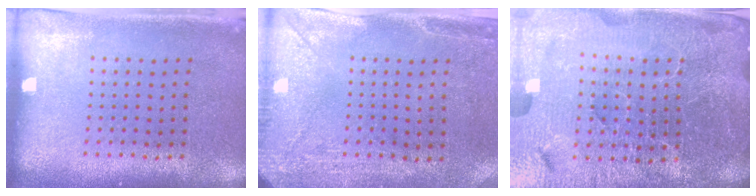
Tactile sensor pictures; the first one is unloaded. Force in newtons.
{"total": 3.0, "press": 2.4, "slide": 1.8}
{"total": 6.7, "press": 5.8, "slide": 3.3}